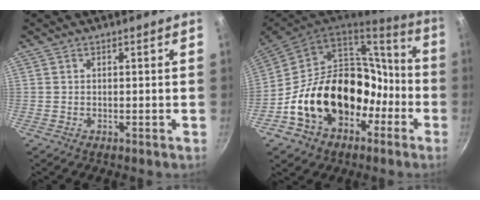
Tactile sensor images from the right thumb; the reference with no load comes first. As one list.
[{"total": 24.6, "force": [-6.5, 17.8, 15.8], "torque": [-0.242, 0.076, -0.085]}]